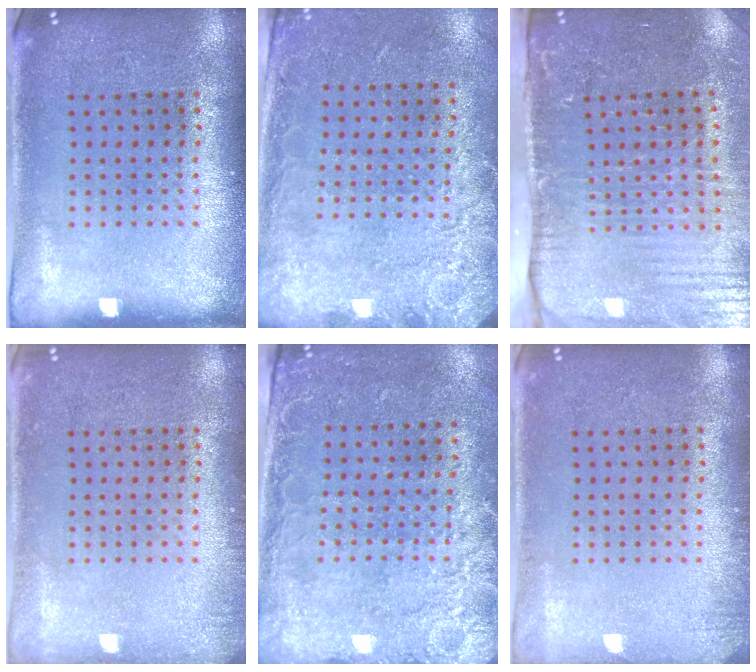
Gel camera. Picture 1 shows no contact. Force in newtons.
{"total": 2.8, "press": 2.0, "slide": 1.9}
{"total": 4.4, "press": 3.7, "slide": 2.4}
{"total": 1.1, "press": 1.0, "slide": 0.2}
{"total": 2.5, "press": 2.2, "slide": 1.3}
{"total": 1.2, "press": 1.2, "slide": 0.2}